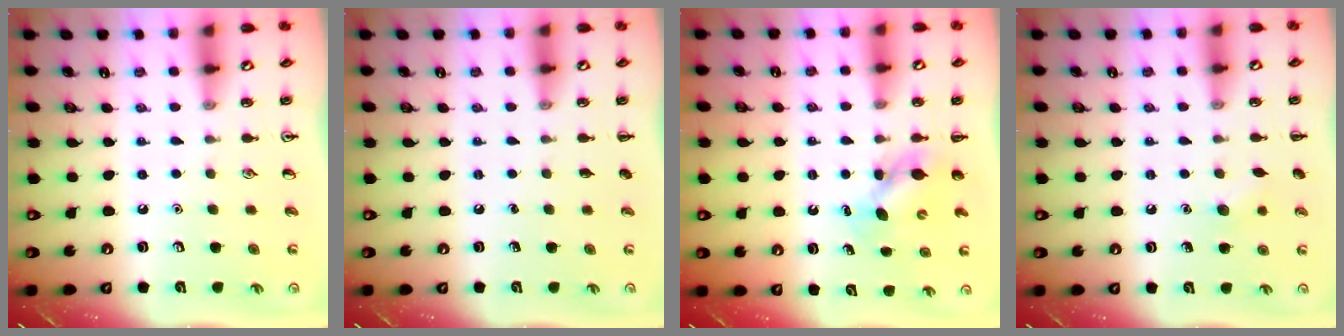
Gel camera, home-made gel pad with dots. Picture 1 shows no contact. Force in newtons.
{"total": 0.0}
{"total": 5.7, "press": 5.6, "slide": 0.8}
{"total": 5.9, "press": 5.6, "slide": 1.6}